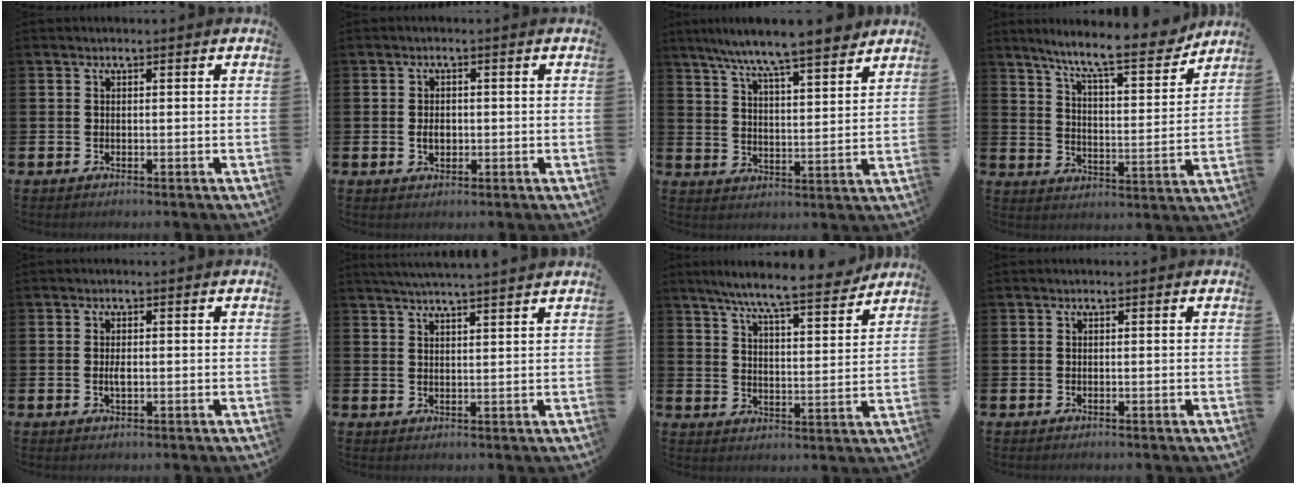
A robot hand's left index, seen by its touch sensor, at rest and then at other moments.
{"total": 2.0, "force": [-0.2, 1.4, 1.4], "torque": [-0.016, 0.003, -0.008]}
{"total": 8.8, "force": [8.2, 0.3, 3.1], "torque": [-0.085, -0.050, 0.144]}
{"total": 10.2, "force": [9.0, 1.1, 4.8], "torque": [-0.111, -0.052, 0.150]}
{"total": 1.4, "force": [-0.1, 0.5, 1.3], "torque": [-0.020, 0.000, -0.003]}
{"total": 3.7, "force": [3.5, -0.7, 0.5], "torque": [-0.024, -0.011, 0.065]}
{"total": 8.5, "force": [7.8, 0.2, 3.4], "torque": [-0.079, -0.051, 0.132]}
{"total": 0.0}